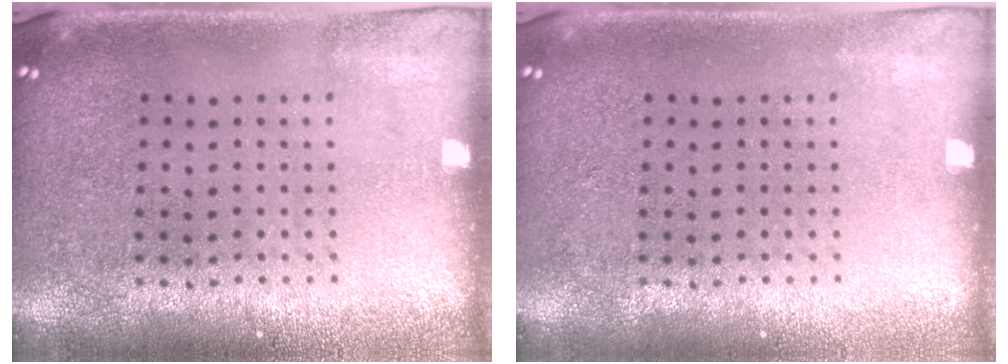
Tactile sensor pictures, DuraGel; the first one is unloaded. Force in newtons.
{"total": 0.0}